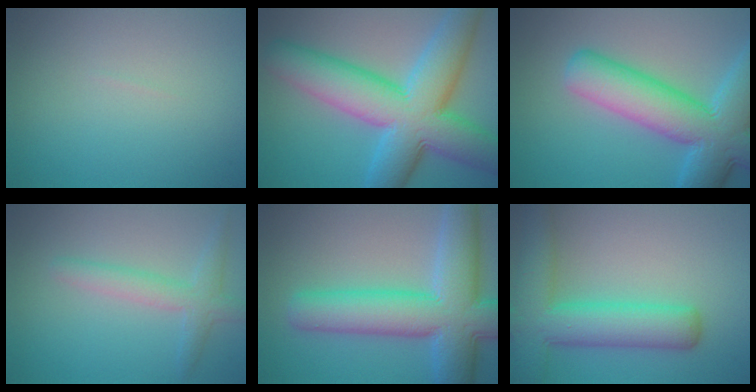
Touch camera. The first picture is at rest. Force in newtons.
{"total": 12.0, "press": 12.0, "slide": 0.2}
{"total": 10.3, "press": 10.3, "slide": 0.4}
{"total": 2.3, "press": 2.3, "slide": 0.0}
{"total": 10.1, "press": 10.1, "slide": 0.3}
{"total": 7.9, "press": 7.9, "slide": 0.4}